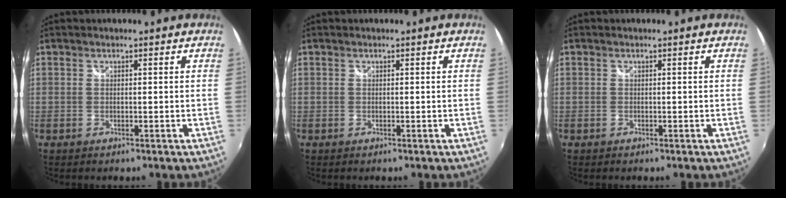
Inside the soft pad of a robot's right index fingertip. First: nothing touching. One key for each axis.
{"total": 0.0}
{"total": 0.0}